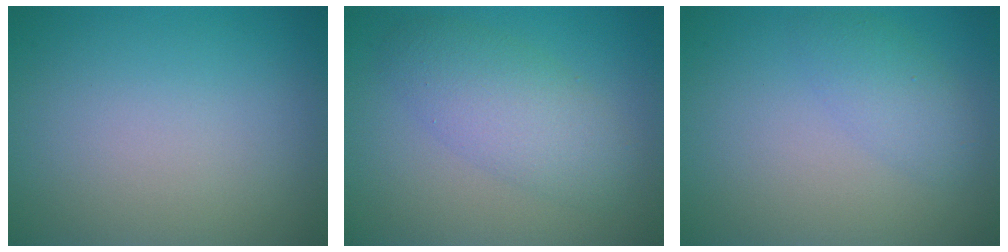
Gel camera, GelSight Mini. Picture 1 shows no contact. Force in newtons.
{"total": 3.2, "press": 3.2, "slide": 0.2}
{"total": 2.1, "press": 2.1, "slide": 0.1}